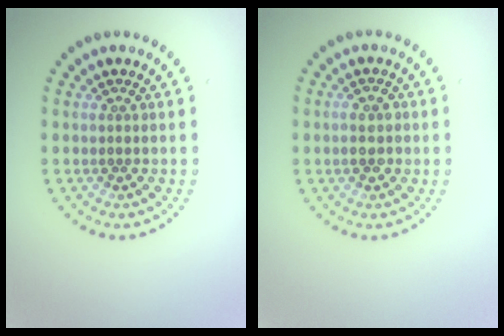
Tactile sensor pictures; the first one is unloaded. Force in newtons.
{"total": 2.1, "press": 2.0, "slide": 0.4}